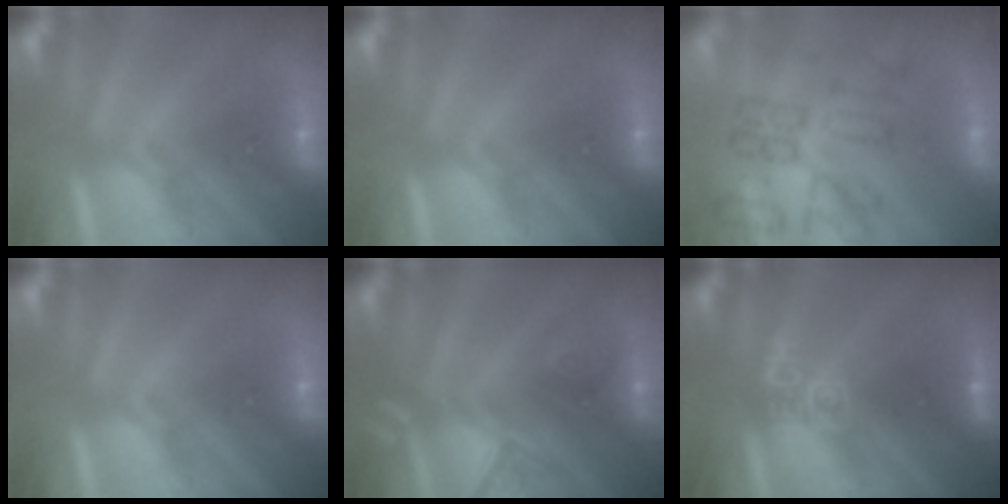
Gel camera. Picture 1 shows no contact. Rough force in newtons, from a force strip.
{"total": 0.0}
{"total": 4.7}
{"total": 0.0}
{"total": 2.4}
{"total": 3.2}